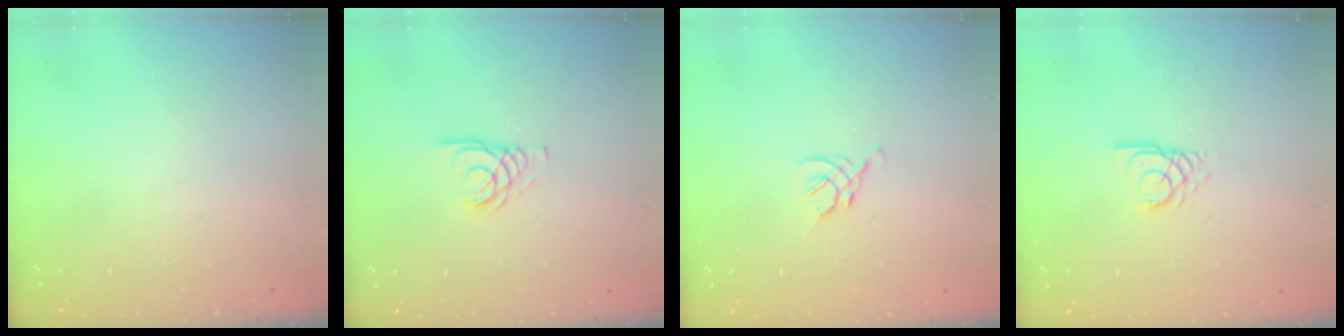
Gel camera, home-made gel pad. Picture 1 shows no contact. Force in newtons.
{"total": 2.8, "press": 2.8, "slide": 0.3}
{"total": 2.5, "press": 2.5, "slide": 0.7}
{"total": 2.7, "press": 2.7, "slide": 0.2}